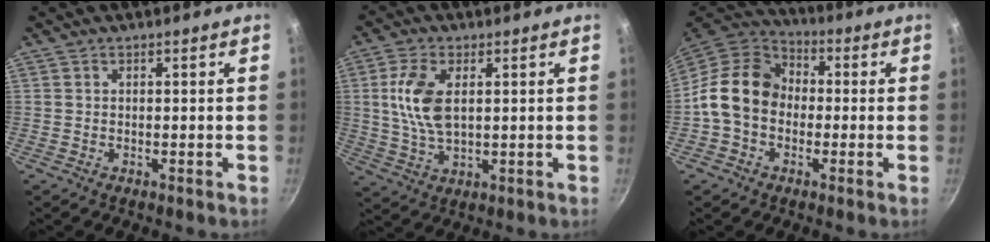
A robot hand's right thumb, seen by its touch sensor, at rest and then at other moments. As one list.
[{"total": 9.4, "force": [1.8, 5.0, 7.8], "torque": [-0.154, -0.003, 0.036]}, {"total": 13.5, "force": [-0.8, 10.7, 8.2], "torque": [-0.113, 0.032, -0.035]}]